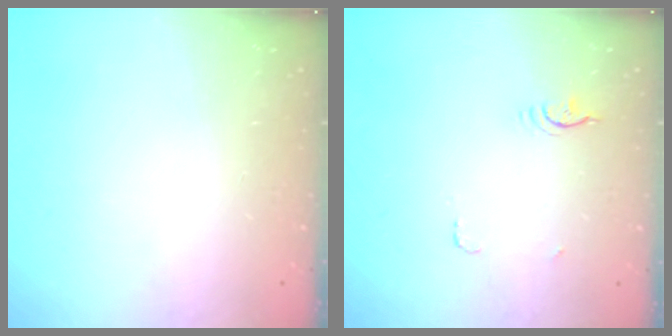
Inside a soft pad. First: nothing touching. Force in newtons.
{"total": 3.8, "press": 3.5, "slide": 1.6}